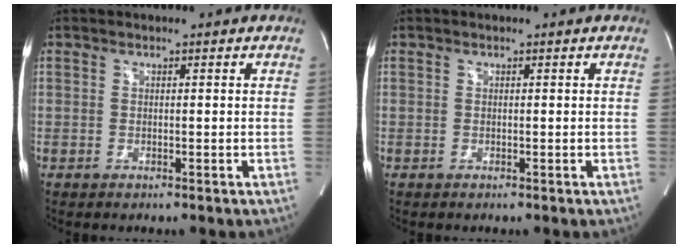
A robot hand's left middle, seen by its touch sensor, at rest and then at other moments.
{"total": 0.0}